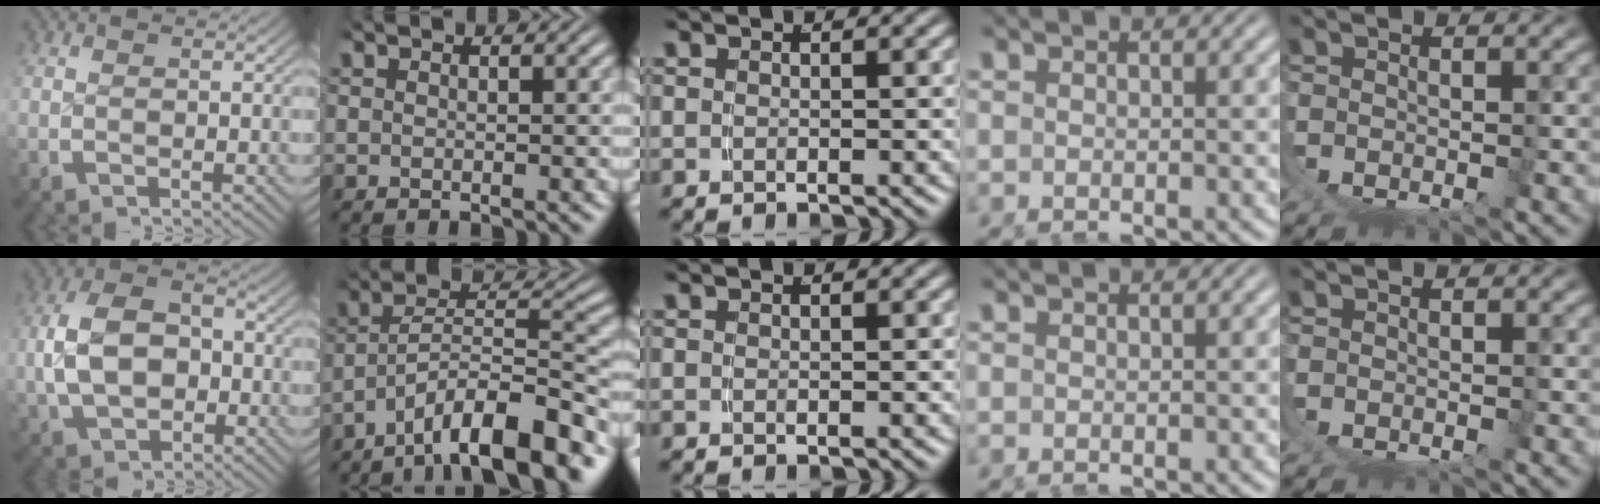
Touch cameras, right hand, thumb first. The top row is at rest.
{"thumb": {"total": 10.0, "force": [-0.1, 7.0, 7.2], "torque": [-0.144, -0.018, 0.010]}, "index": {"total": 8.3, "force": [-4.1, 3.1, 6.5], "torque": [-0.099, -0.006, -0.062]}}